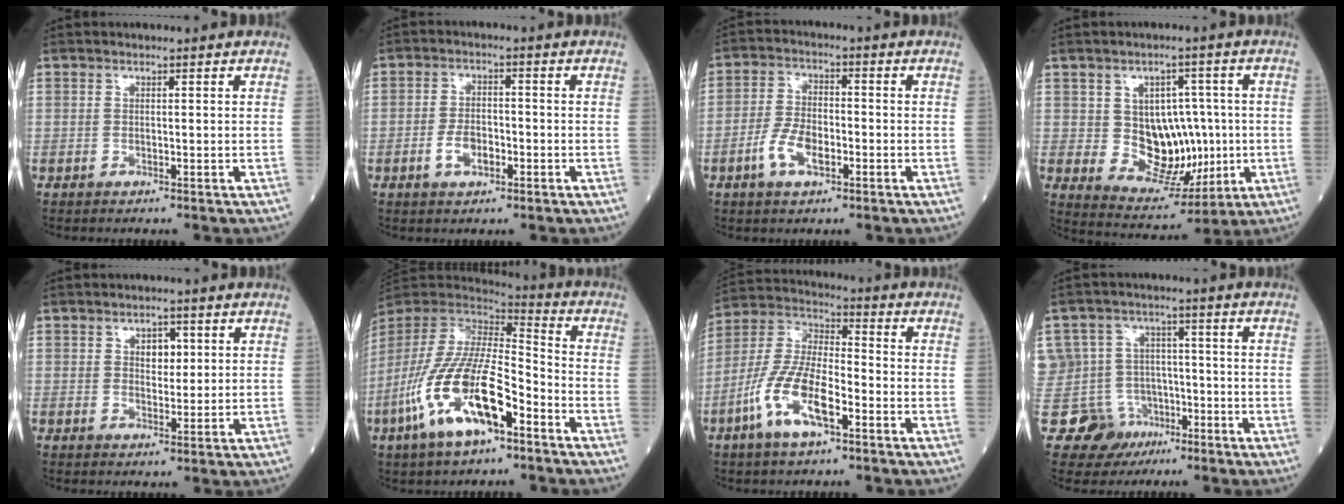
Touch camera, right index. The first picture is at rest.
{"total": 4.2, "force": [-1.7, 2.1, 3.2], "torque": [-0.062, 0.003, -0.031]}
{"total": 6.2, "force": [-2.7, 2.8, 4.9], "torque": [-0.104, 0.005, -0.051]}
{"total": 10.5, "force": [-0.1, 7.2, 7.6], "torque": [-0.112, 0.015, 0.017]}
{"total": 3.0, "force": [1.0, 1.9, 2.1], "torque": [-0.026, 0.002, 0.015]}
{"total": 17.5, "force": [-8.2, 5.4, 14.5], "torque": [-0.310, -0.009, -0.151]}
{"total": 12.1, "force": [-5.3, 3.6, 10.2], "torque": [-0.221, 0.001, -0.105]}
{"total": 13.3, "force": [-5.2, 12.1, 1.8], "torque": [-0.055, 0.059, -0.071]}